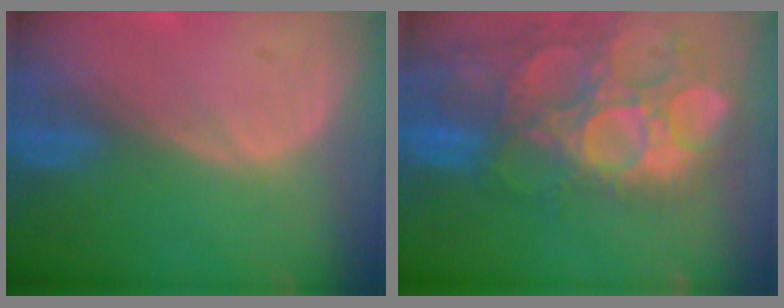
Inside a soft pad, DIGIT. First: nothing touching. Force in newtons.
{"total": 15.4, "press": 12.6, "slide": 8.7}